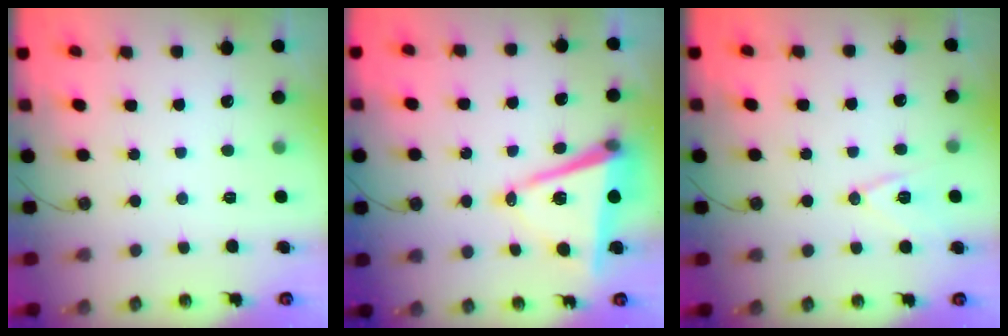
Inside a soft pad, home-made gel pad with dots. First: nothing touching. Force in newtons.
{"total": 11.0, "press": 10.1, "slide": 4.2}
{"total": 9.7, "press": 9.0, "slide": 3.5}